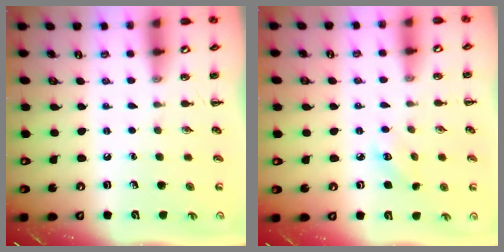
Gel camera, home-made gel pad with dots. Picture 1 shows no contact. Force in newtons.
{"total": 3.3, "press": 3.2, "slide": 0.8}